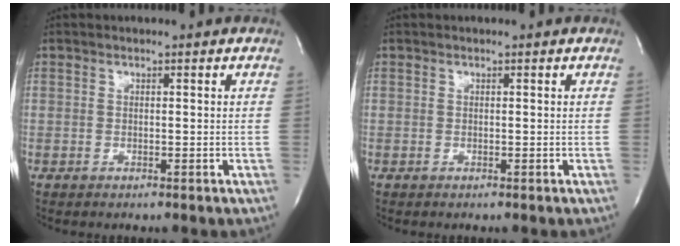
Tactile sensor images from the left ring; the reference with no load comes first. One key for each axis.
{"total": 0.0}